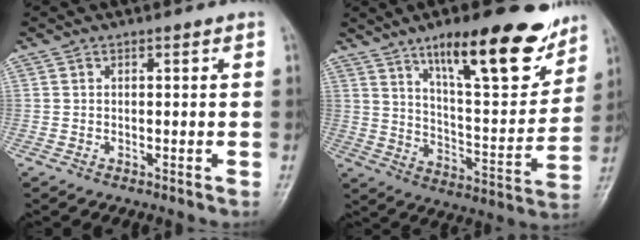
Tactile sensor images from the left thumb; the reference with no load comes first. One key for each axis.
{"total": 21.3, "fx": 13.3, "fy": 6.5, "fz": 15.3, "tx": -0.186, "ty": -0.065, "tz": 0.212}